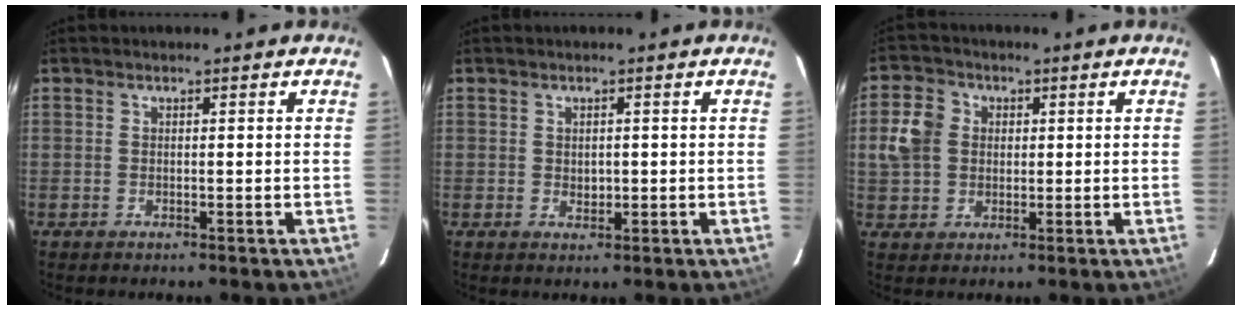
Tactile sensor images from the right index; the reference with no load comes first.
{"total": 1.6, "force": [0.0, 1.4, 0.9], "torque": [-0.012, 0.000, 0.003]}
{"total": 7.9, "force": [1.0, 6.9, 3.6], "torque": [-0.077, 0.023, 0.017]}